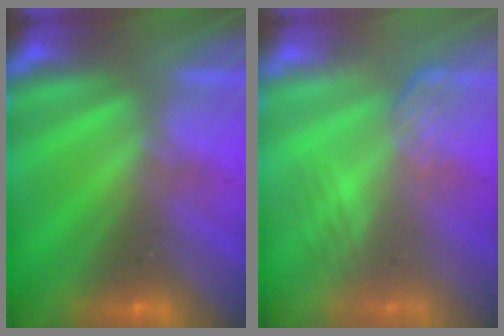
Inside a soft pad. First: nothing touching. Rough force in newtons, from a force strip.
{"total": 2.7}